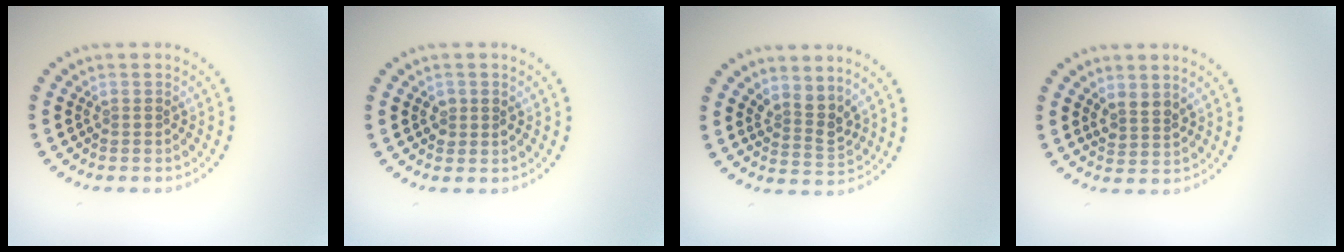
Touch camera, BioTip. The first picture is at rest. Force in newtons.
{"total": 1.2, "press": 1.2, "slide": 0.1}
{"total": 2.5, "press": 1.9, "slide": 1.6}
{"total": 1.8, "press": 1.5, "slide": 1.0}